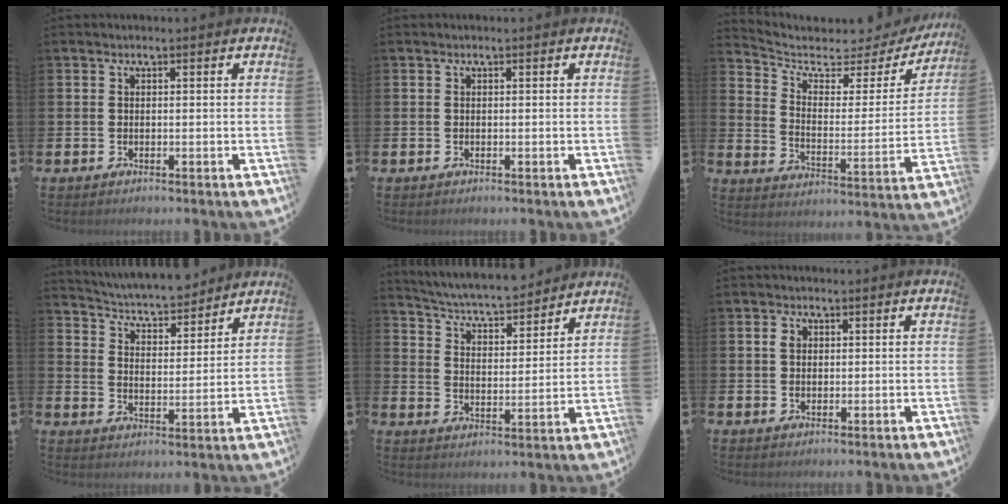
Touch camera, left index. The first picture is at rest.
{"total": 0.0}
{"total": 5.1, "force": [4.3, 2.2, 1.5], "torque": [-0.064, -0.037, 0.065]}
{"total": 5.4, "force": [5.2, 0.9, 0.7], "torque": [-0.045, -0.040, 0.089]}
{"total": 5.6, "force": [5.5, 0.7, 1.1], "torque": [-0.053, -0.044, 0.093]}
{"total": 1.8, "force": [0.8, 1.4, 0.9], "torque": [-0.004, 0.002, 0.011]}